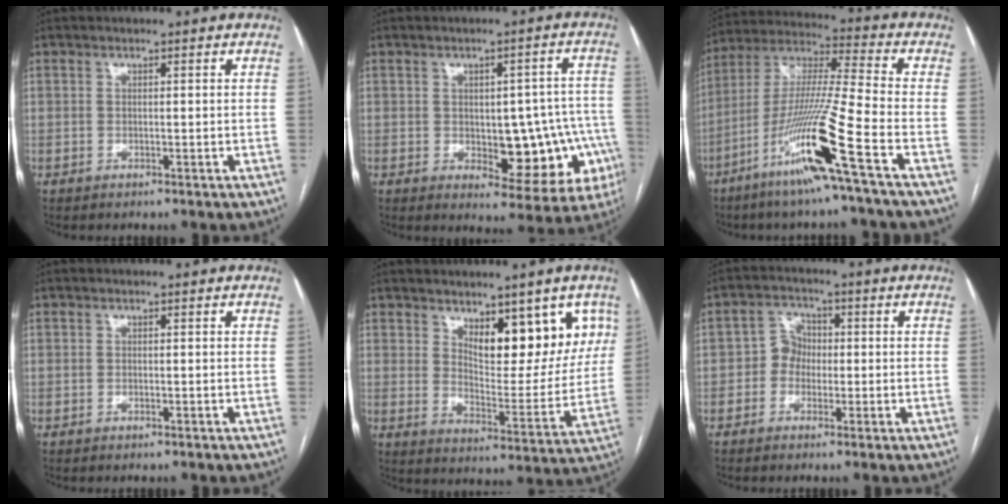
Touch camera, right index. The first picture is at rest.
{"total": 12.6, "force": [-2.3, 5.9, 10.9], "torque": [-0.105, 0.023, -0.014]}
{"total": 16.3, "force": [-8.0, -1.9, 14.0], "torque": [-0.284, -0.027, -0.157]}
{"total": 0.0}
{"total": 11.8, "force": [6.4, 4.8, 8.6], "torque": [-0.101, -0.011, 0.104]}
{"total": 3.5, "force": [-0.6, 3.2, 1.4], "torque": [-0.017, 0.015, -0.016]}